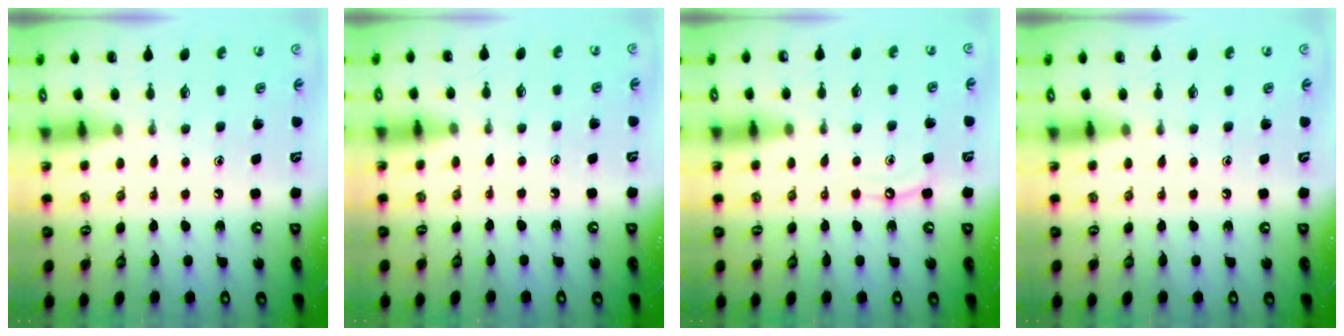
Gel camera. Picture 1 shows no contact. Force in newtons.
{"total": 3.9, "press": 3.9, "slide": 0.5}
{"total": 5.0, "press": 5.0, "slide": 0.3}
{"total": 0.0}